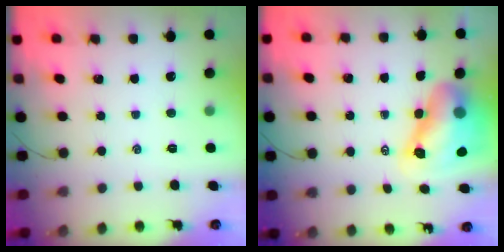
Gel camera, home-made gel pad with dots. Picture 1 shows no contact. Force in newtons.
{"total": 11.9, "press": 11.4, "slide": 3.4}